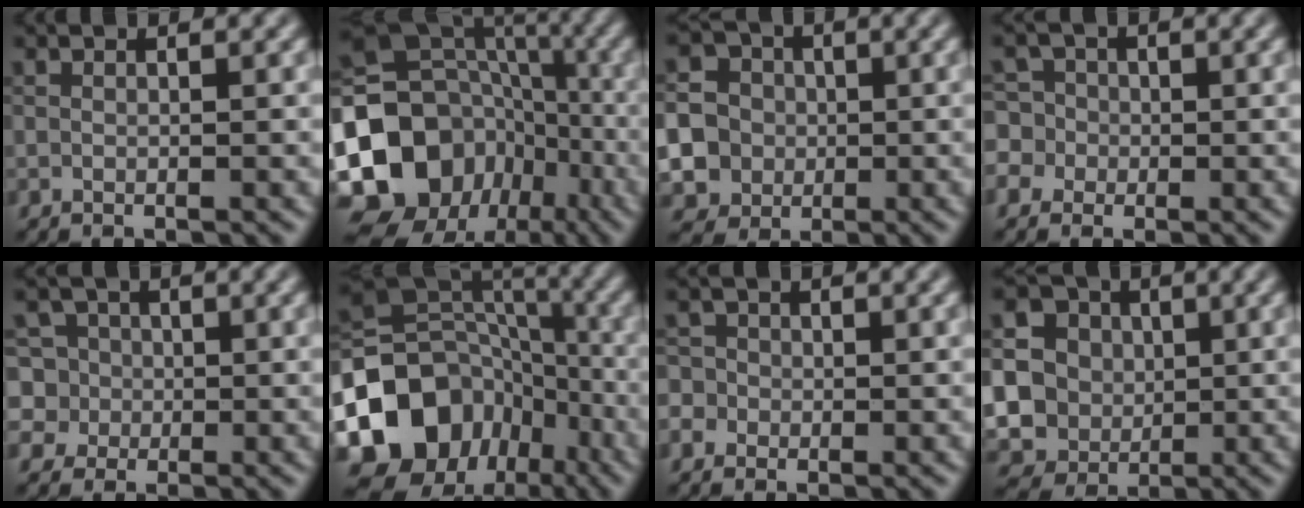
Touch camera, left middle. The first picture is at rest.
{"total": 19.6, "force": [-6.6, 16.7, 7.8], "torque": [-0.179, -0.002, -0.130]}
{"total": 12.4, "force": [-1.9, 11.8, 3.4], "torque": [-0.096, -0.006, -0.048]}
{"total": 5.4, "force": [-0.8, 5.1, 1.6], "torque": [-0.027, 0.032, -0.053]}
{"total": 7.5, "force": [2.0, 6.7, 2.5], "torque": [-0.042, 0.042, -0.005]}
{"total": 14.5, "force": [-6.1, 11.5, 6.4], "torque": [-0.147, 0.007, -0.117]}
{"total": 2.7, "force": [-0.8, 2.5, 0.7], "torque": [0.002, 0.016, -0.035]}
{"total": 13.4, "force": [1.6, 12.1, 5.5], "torque": [-0.145, 0.014, 0.012]}